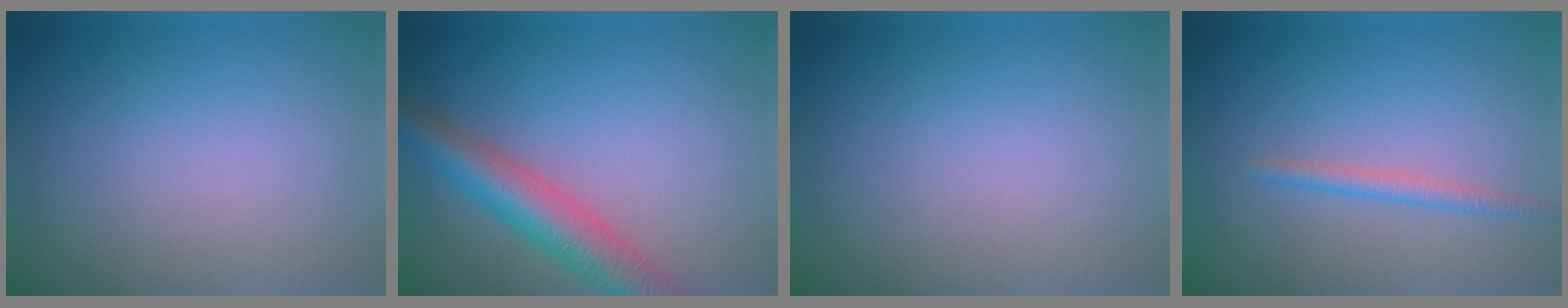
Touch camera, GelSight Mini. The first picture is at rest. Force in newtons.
{"total": 5.9, "press": 5.9, "slide": 0.2}
{"total": 0.0}
{"total": 1.6, "press": 1.6, "slide": 0.0}